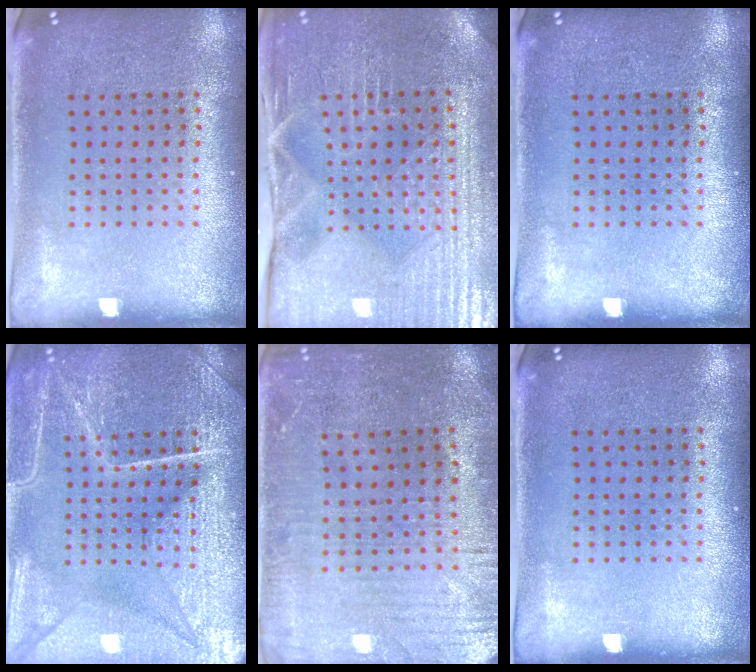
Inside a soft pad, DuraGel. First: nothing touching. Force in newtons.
{"total": 4.2, "press": 4.1, "slide": 0.9}
{"total": 0.0}
{"total": 6.9, "press": 6.8, "slide": 0.8}
{"total": 1.1, "press": 1.0, "slide": 0.4}
{"total": 0.0}